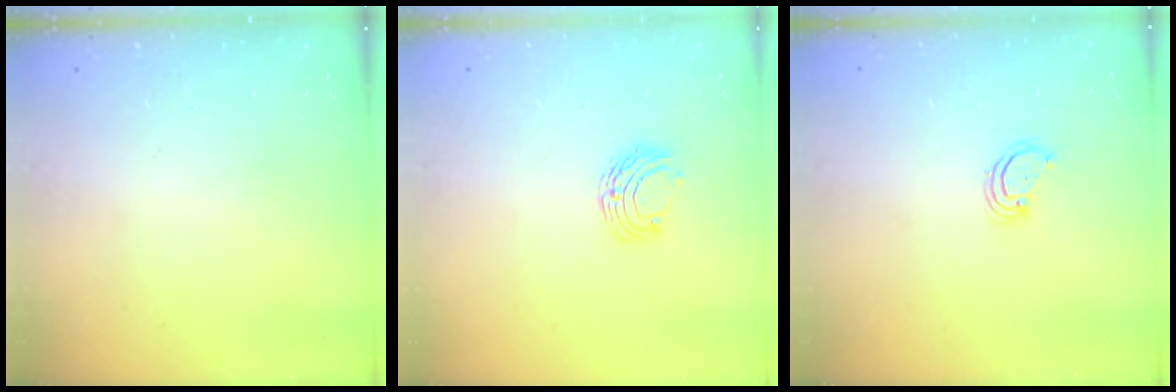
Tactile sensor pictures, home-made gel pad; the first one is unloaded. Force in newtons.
{"total": 6.7, "press": 6.6, "slide": 0.8}
{"total": 3.1, "press": 3.0, "slide": 0.3}